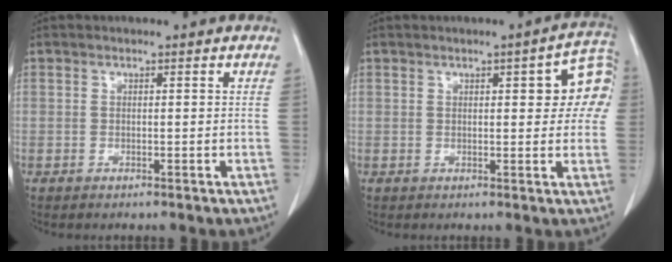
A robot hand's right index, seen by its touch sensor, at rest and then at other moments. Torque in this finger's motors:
{"motor_torque": [0.51, 0.02, 0.10, 0.03]}